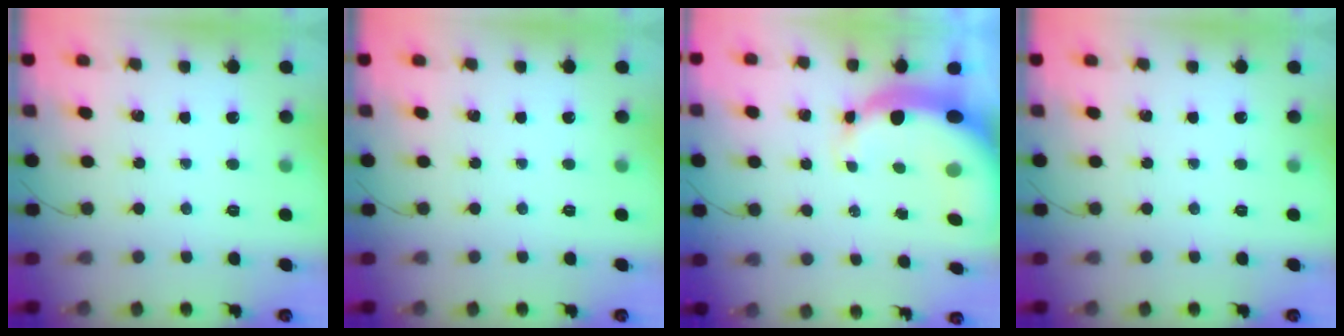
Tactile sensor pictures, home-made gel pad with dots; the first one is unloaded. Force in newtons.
{"total": 0.0}
{"total": 8.8, "press": 8.5, "slide": 2.2}
{"total": 0.0}